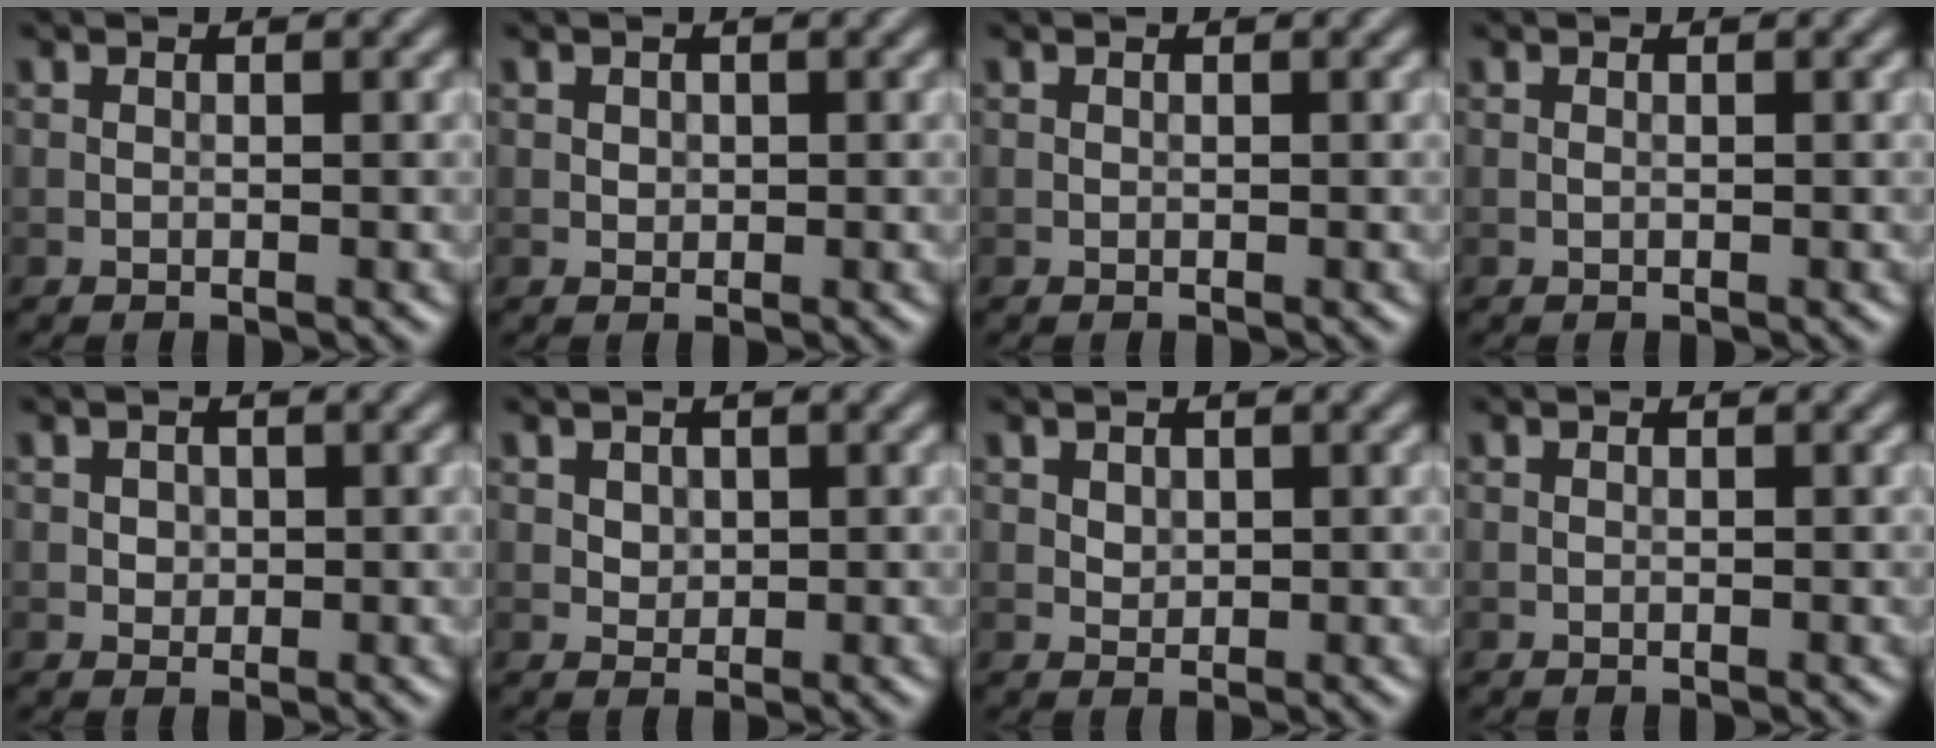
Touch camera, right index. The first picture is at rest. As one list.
[{"total": 0.6, "force": [0.2, 0.5, 0.2], "torque": [-0.002, -0.003, 0.005]}, {"total": 0.0}, {"total": 0.0}, {"total": 0.9, "force": [0.2, 0.8, 0.3], "torque": [-0.002, -0.003, 0.006]}, {"total": 1.2, "force": [0.5, 1.0, 0.4], "torque": [-0.008, -0.004, 0.014]}, {"total": 0.8, "force": [0.4, 0.7, 0.3], "torque": [-0.007, -0.003, 0.012]}, {"total": 0.0}]